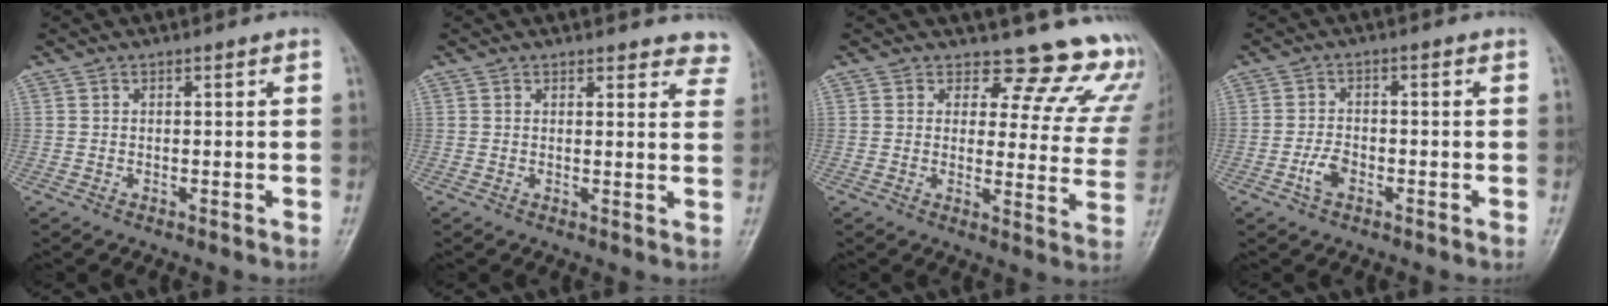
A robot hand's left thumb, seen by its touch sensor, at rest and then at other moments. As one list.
[{"total": 6.7, "force": [6.2, 2.3, 1.0], "torque": [0.039, -0.027, 0.043]}, {"total": 15.3, "force": [13.8, 5.8, 2.9], "torque": [0.019, -0.122, 0.127]}, {"total": 3.4, "force": [-1.6, 2.0, 2.3], "torque": [-0.043, 0.011, -0.032]}]